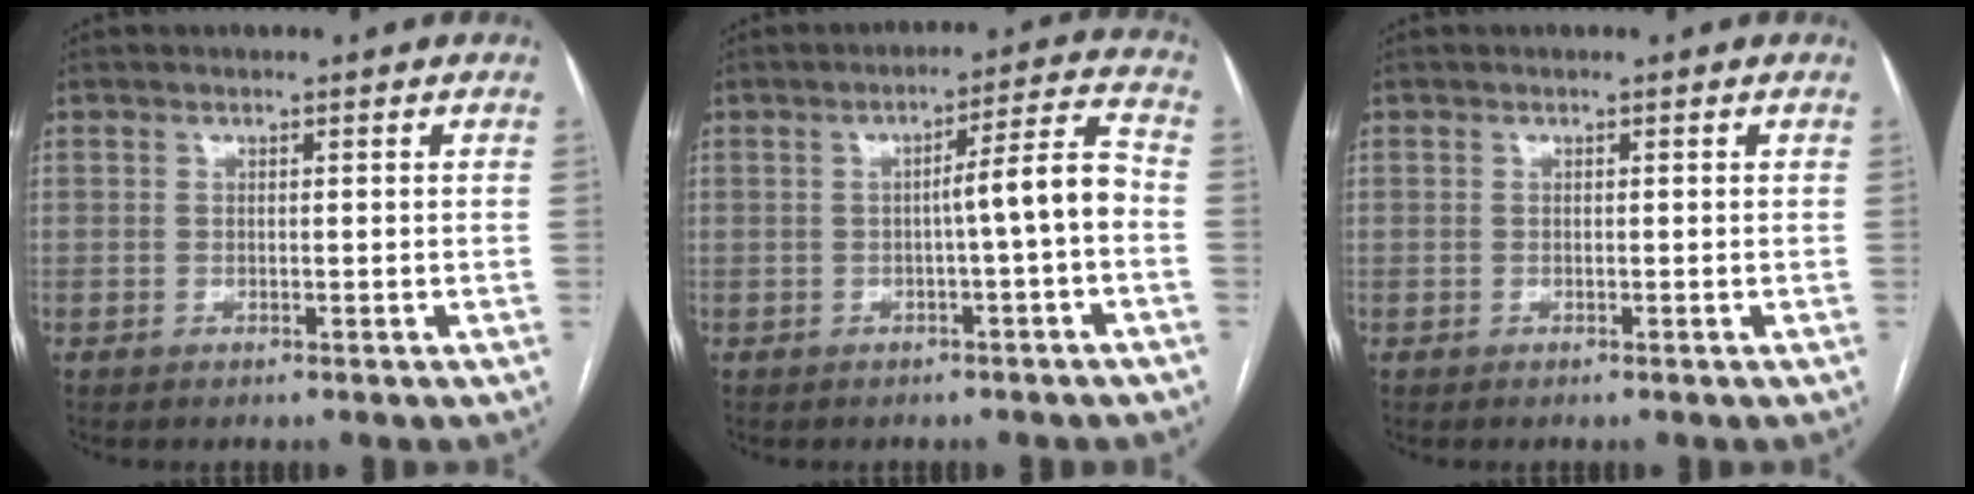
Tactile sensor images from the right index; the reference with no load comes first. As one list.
[{"total": 6.6, "force": [-1.3, -0.4, 6.4], "torque": [-0.092, 0.018, -0.016]}, {"total": 0.0}]